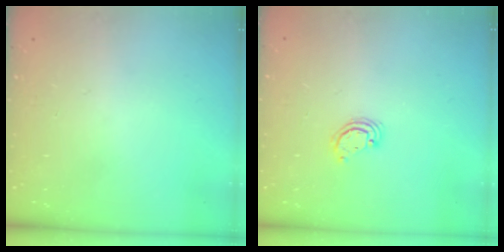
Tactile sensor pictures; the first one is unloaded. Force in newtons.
{"total": 2.6, "press": 2.6, "slide": 0.3}